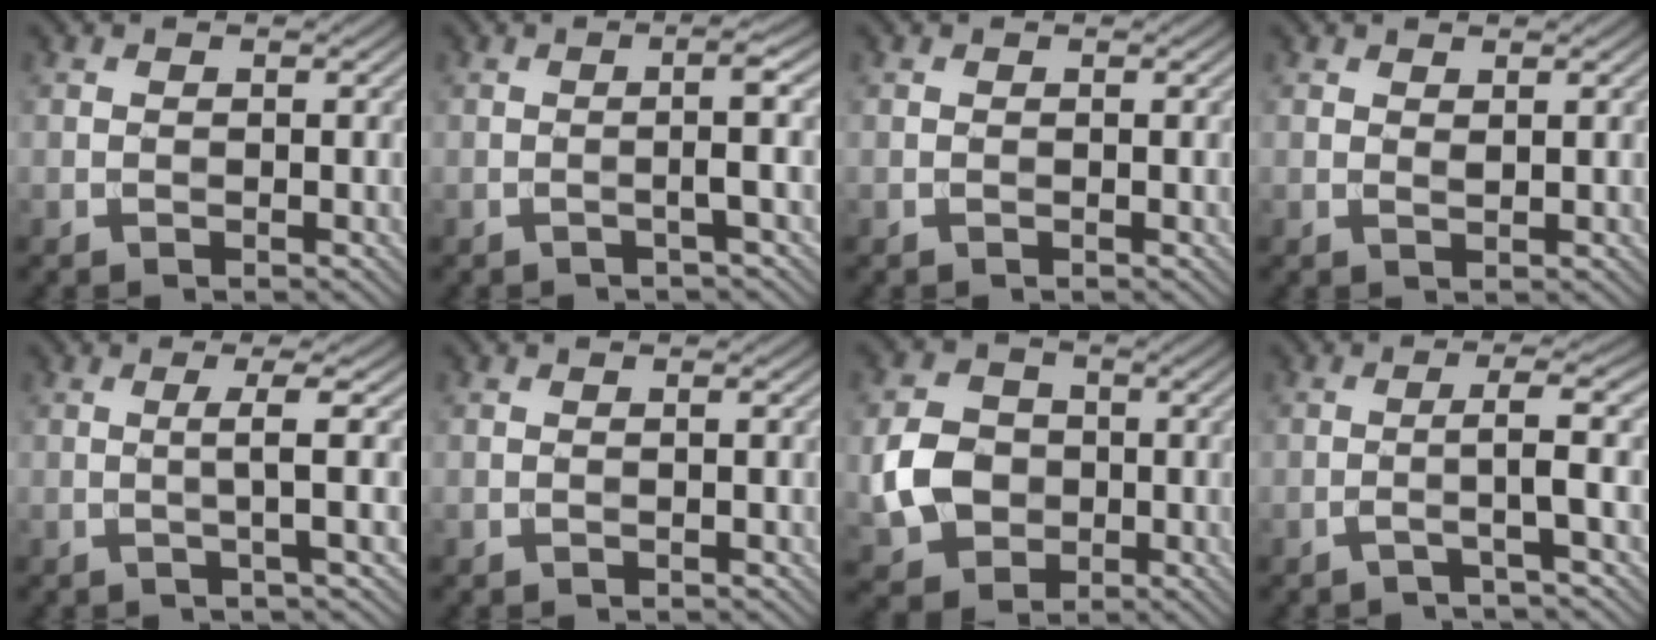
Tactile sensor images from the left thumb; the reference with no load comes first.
{"total": 3.3, "force": [-0.3, 0.0, 3.3], "torque": [-0.051, 0.014, -0.018]}
{"total": 0.0}
{"total": 0.9, "force": [0.7, 0.1, 0.6], "torque": [-0.014, -0.002, 0.014]}
{"total": 3.3, "force": [0.2, 0.0, 3.3], "torque": [-0.059, 0.009, -0.006]}
{"total": 0.6, "force": [0.0, 0.0, 0.6], "torque": [-0.010, 0.002, -0.002]}
{"total": 7.1, "force": [-1.1, 6.1, 3.6], "torque": [-0.091, -0.007, -0.030]}
{"total": 4.1, "force": [-1.1, 0.0, 4.0], "torque": [-0.060, 0.019, -0.042]}